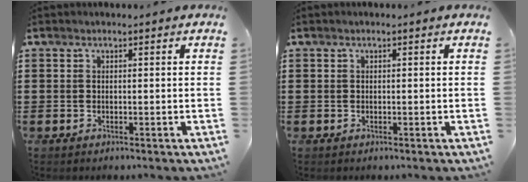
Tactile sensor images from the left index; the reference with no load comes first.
{"total": 0.0}